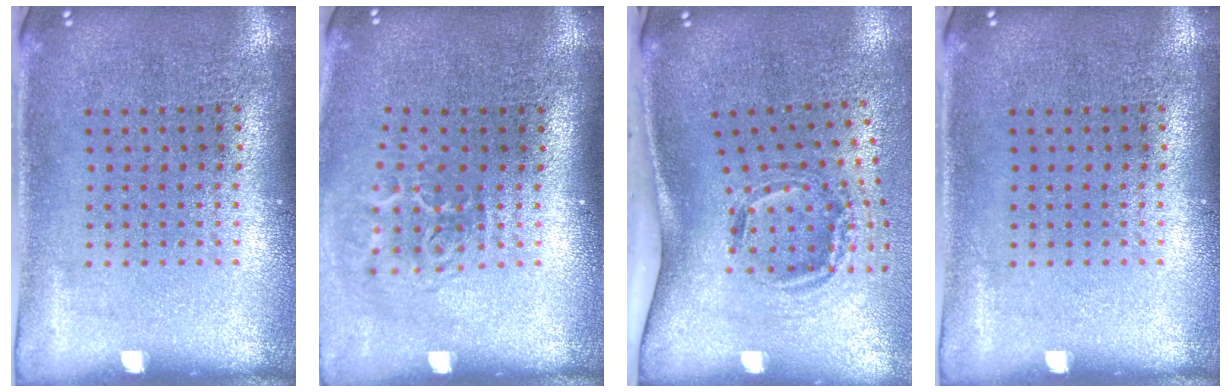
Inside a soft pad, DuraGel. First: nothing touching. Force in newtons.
{"total": 1.9, "press": 1.2, "slide": 1.4}
{"total": 2.0, "press": 1.2, "slide": 1.5}
{"total": 0.0}